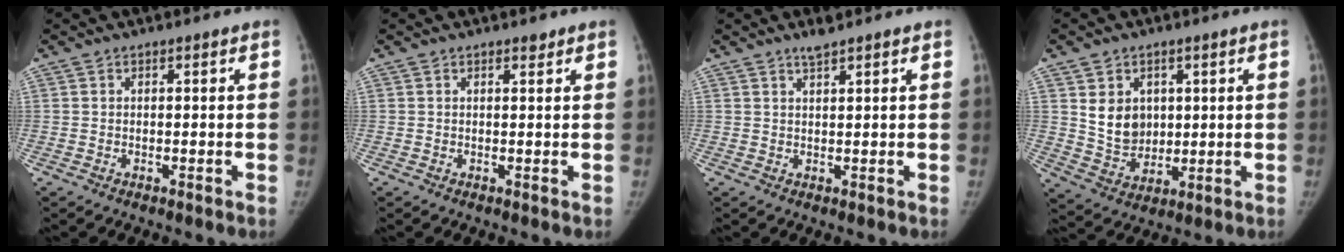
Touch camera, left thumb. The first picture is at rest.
{"total": 0.9, "force": [0.8, 0.4, 0.3], "torque": [0.001, -0.005, 0.010]}
{"total": 2.1, "force": [1.8, 0.3, 1.1], "torque": [-0.014, -0.007, 0.033]}
{"total": 8.2, "force": [2.4, 6.7, 4.2], "torque": [-0.038, -0.020, 0.059]}